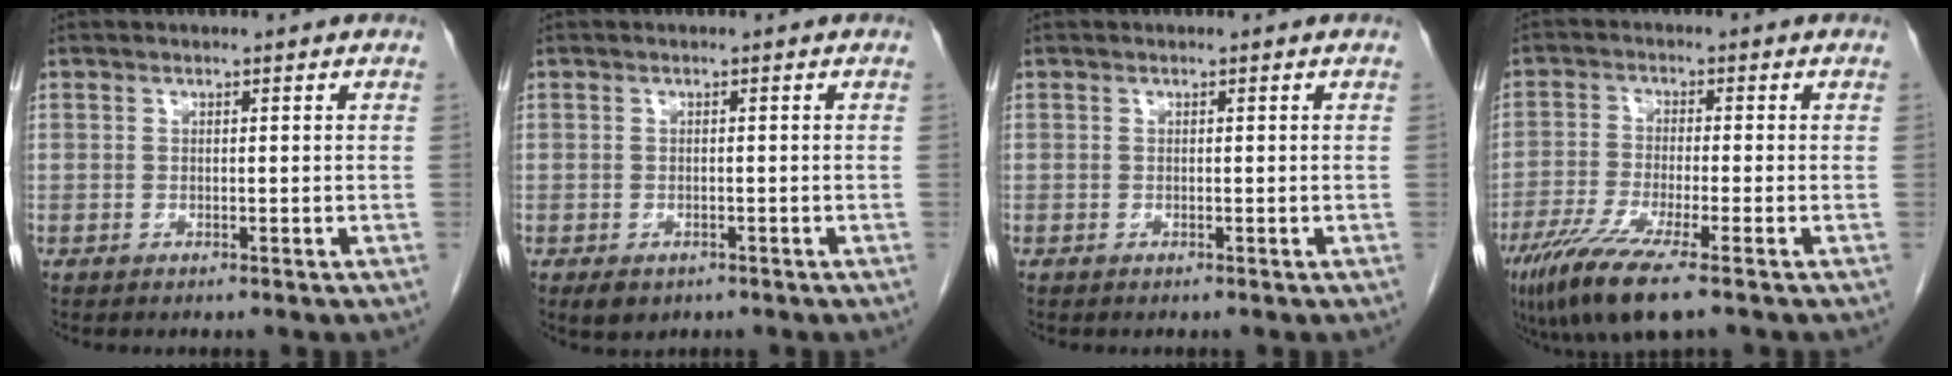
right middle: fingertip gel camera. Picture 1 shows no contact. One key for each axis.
{"total": 2.7, "fx": -1.7, "fy": 1.8, "fz": 1.2, "tx": -0.016, "ty": -0.001, "tz": -0.017}
{"total": 0.0}
{"total": 9.2, "fx": -5.9, "fy": 0.4, "fz": 7.1, "tx": -0.140, "ty": -0.026, "tz": -0.104}